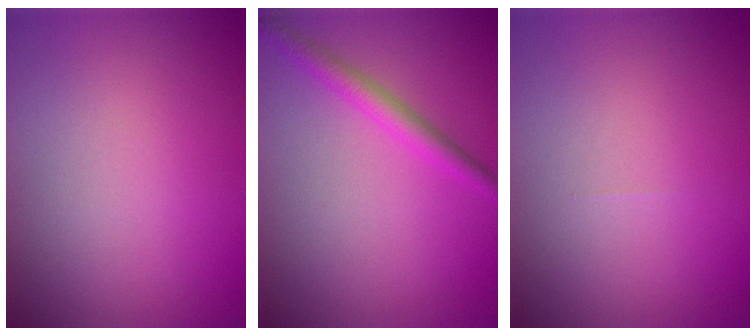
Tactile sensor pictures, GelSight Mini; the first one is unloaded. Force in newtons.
{"total": 2.3, "press": 2.3, "slide": 0.2}
{"total": 0.0}